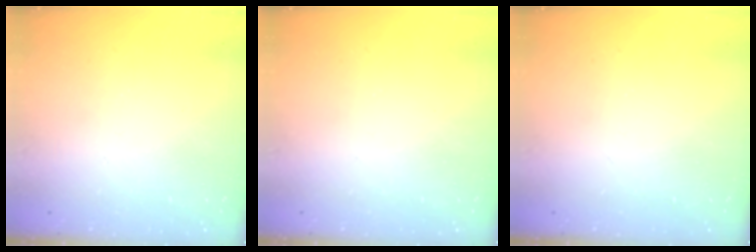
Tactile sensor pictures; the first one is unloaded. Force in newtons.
{"total": 0.0}
{"total": 0.0}